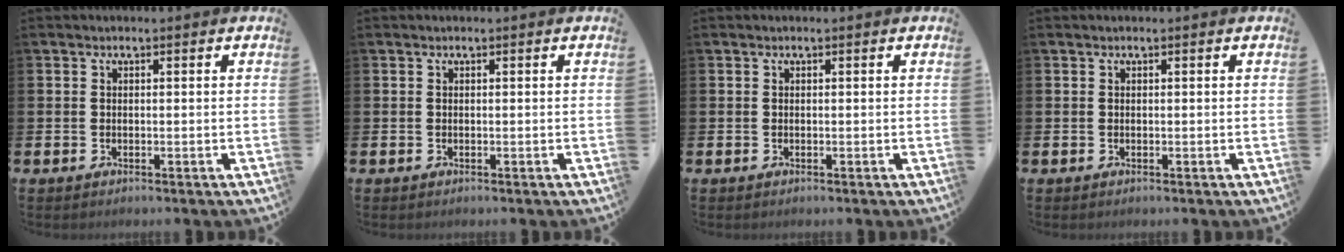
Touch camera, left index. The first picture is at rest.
{"total": 0.0}
{"total": 0.0}
{"total": 0.0}